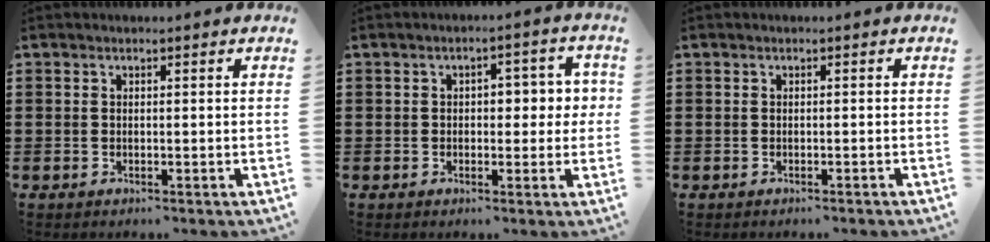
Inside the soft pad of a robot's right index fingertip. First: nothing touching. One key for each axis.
{"total": 4.3, "fx": 0.1, "fy": 2.7, "fz": 3.3, "tx": -0.051, "ty": 0.004, "tz": -0.007}
{"total": 0.0}